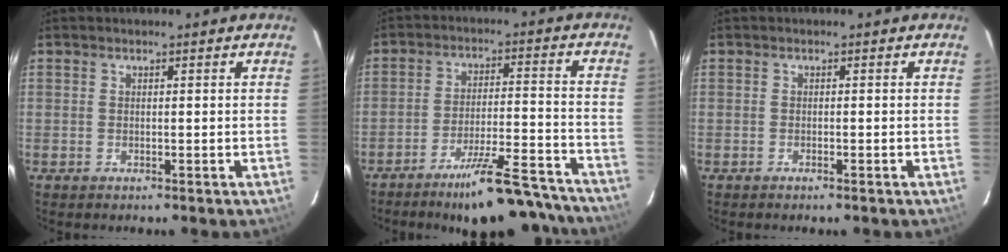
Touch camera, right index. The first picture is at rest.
{"total": 17.6, "force": [-15.6, 3.0, 7.5], "torque": [-0.118, 0.007, -0.216]}
{"total": 0.6, "force": [-0.5, 0.1, 0.2], "torque": [-0.002, 0.000, -0.010]}